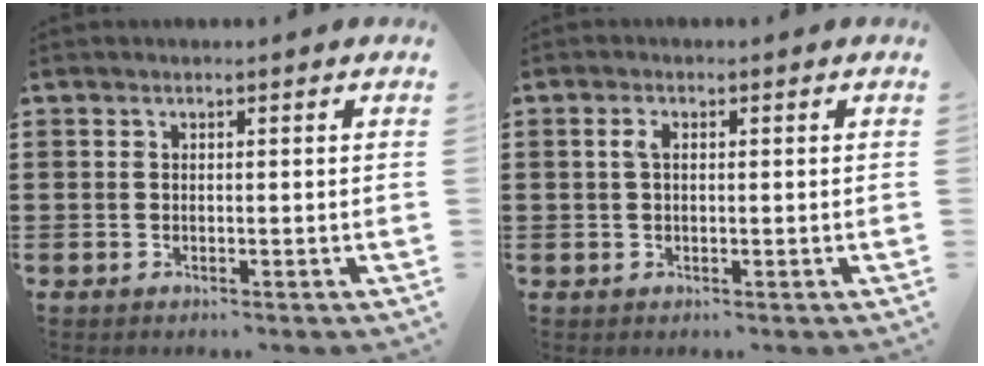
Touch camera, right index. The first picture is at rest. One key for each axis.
{"total": 1.8, "fx": 0.3, "fy": 1.0, "fz": 1.5, "tx": -0.033, "ty": 0.007, "tz": 0.004}